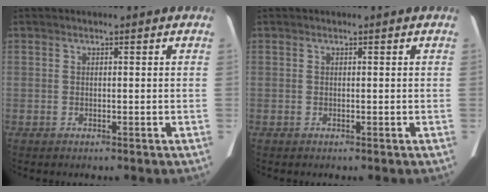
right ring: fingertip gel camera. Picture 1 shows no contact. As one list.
[{"total": 0.0}]